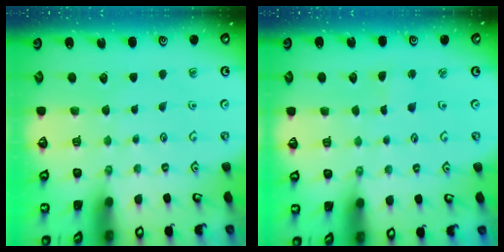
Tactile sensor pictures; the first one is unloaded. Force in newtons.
{"total": 1.5, "press": 1.5, "slide": 0.1}